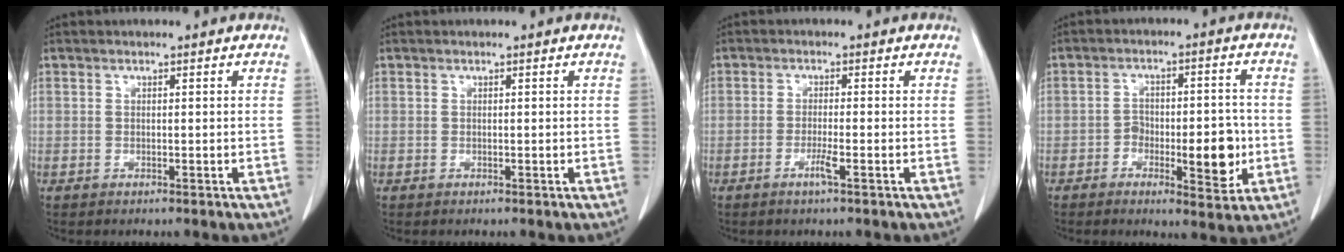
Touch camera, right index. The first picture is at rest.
{"total": 0.0}
{"total": 2.4, "force": [-1.2, -0.1, 2.1], "torque": [-0.042, -0.004, -0.025]}
{"total": 8.9, "force": [-2.6, 3.8, 7.7], "torque": [-0.102, 0.010, -0.033]}